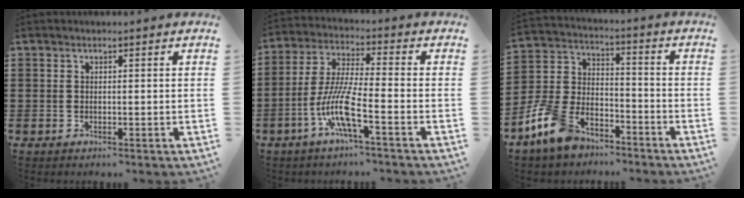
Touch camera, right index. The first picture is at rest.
{"total": 9.2, "force": [-4.4, 1.3, 8.0], "torque": [-0.185, -0.014, -0.091]}
{"total": 9.5, "force": [-6.9, 4.9, 4.3], "torque": [-0.119, 0.017, -0.138]}